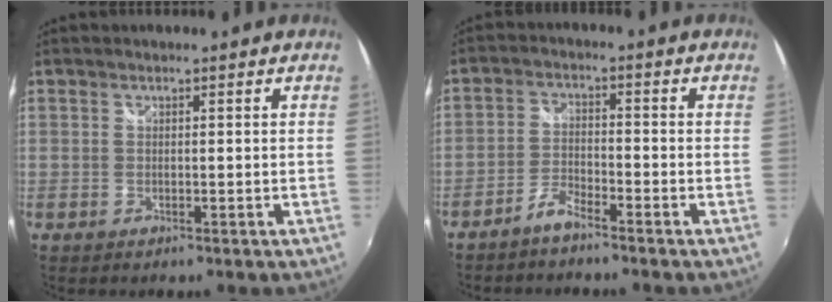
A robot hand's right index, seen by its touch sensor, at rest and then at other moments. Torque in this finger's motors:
{"motor_torque": [0.07, -0.12, -0.01, 0.00]}